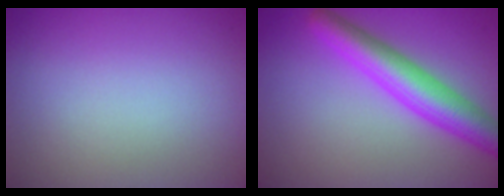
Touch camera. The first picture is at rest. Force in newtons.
{"total": 5.5, "press": 5.5, "slide": 0.2}